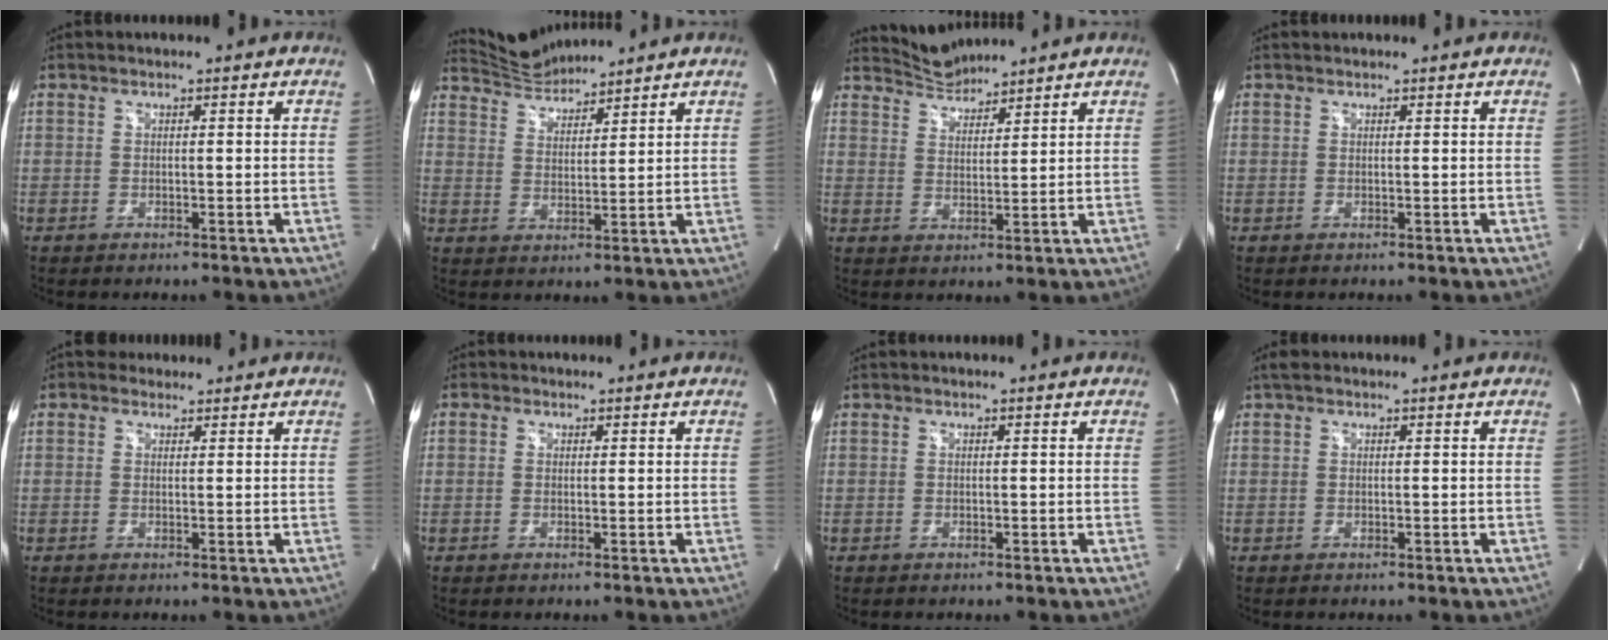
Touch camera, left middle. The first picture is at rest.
{"total": 6.4, "force": [6.3, 0.1, 0.3], "torque": [-0.018, 0.017, 0.127]}
{"total": 4.9, "force": [4.8, 0.2, -0.4], "torque": [0.000, 0.009, 0.096]}
{"total": 0.5, "force": [0.5, 0.1, 0.0], "torque": [-0.010, 0.009, 0.012]}
{"total": 2.3, "force": [1.9, 1.3, 0.1], "torque": [0.001, 0.019, 0.028]}
{"total": 1.2, "force": [-0.4, -0.4, -1.0], "torque": [0.018, -0.011, -0.010]}
{"total": 0.0}
{"total": 1.3, "force": [0.9, 0.5, 0.8], "torque": [-0.020, 0.017, 0.015]}